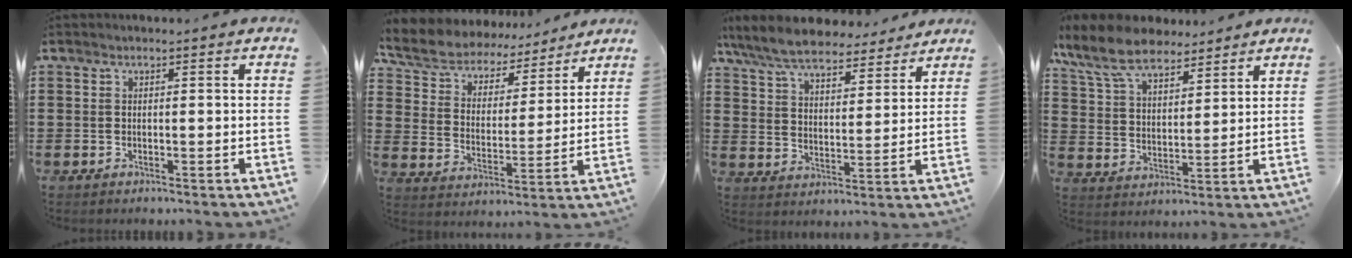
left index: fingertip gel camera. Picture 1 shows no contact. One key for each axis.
{"total": 6.3, "fx": 6.0, "fy": 1.8, "fz": 0.5, "tx": -0.046, "ty": -0.040, "tz": 0.103}
{"total": 8.2, "fx": 7.5, "fy": 1.5, "fz": 2.9, "tx": -0.088, "ty": -0.032, "tz": 0.137}
{"total": 9.9, "fx": 8.2, "fy": 3.5, "fz": 4.3, "tx": -0.114, "ty": -0.015, "tz": 0.155}